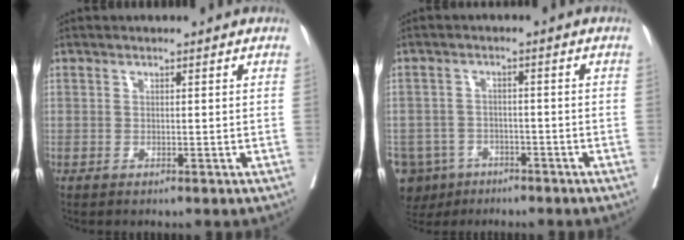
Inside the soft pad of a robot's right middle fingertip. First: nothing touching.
{"total": 9.3, "force": [-5.8, 7.0, 2.0], "torque": [-0.053, -0.002, -0.088]}